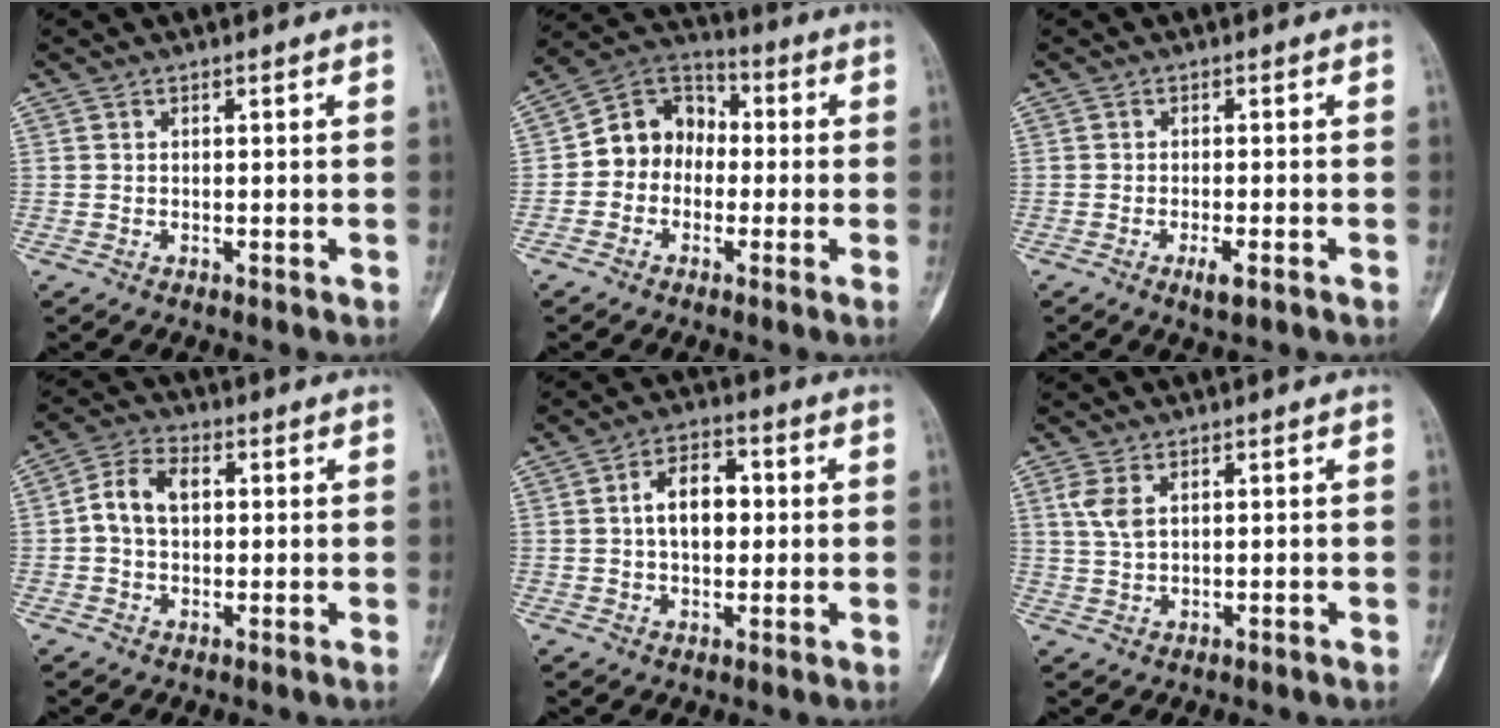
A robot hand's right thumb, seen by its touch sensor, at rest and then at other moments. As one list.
[{"total": 9.9, "force": [-0.9, 8.3, 5.3], "torque": [-0.060, 0.038, -0.036]}, {"total": 2.7, "force": [-1.3, 0.6, 2.2], "torque": [-0.042, -0.003, -0.024]}, {"total": 6.9, "force": [0.7, 4.6, 5.1], "torque": [-0.096, 0.021, 0.006]}, {"total": 8.4, "force": [0.7, 5.3, 6.5], "torque": [-0.086, 0.017, 0.005]}, {"total": 3.5, "force": [1.2, 1.7, 2.8], "torque": [-0.065, 0.002, 0.028]}]